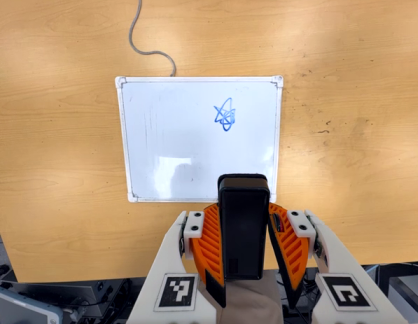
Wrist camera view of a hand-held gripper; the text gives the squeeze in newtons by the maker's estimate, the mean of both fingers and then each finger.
{"total": 6.1, "left": 4.8, "right": 7.4}